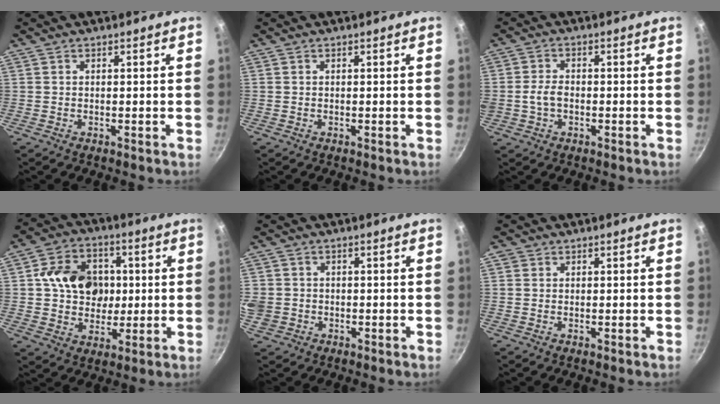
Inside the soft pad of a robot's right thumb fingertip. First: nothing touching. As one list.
[{"total": 0.0}, {"total": 3.8, "force": [-0.7, 2.7, 2.6], "torque": [-0.043, 0.014, -0.014]}, {"total": 13.7, "force": [1.8, 11.3, 7.5], "torque": [-0.091, 0.012, 0.026]}, {"total": 5.7, "force": [-0.5, 5.2, 2.2], "torque": [-0.053, 0.008, -0.003]}, {"total": 0.9, "force": [0.3, 0.9, 0.2], "torque": [0.002, 0.000, 0.000]}]